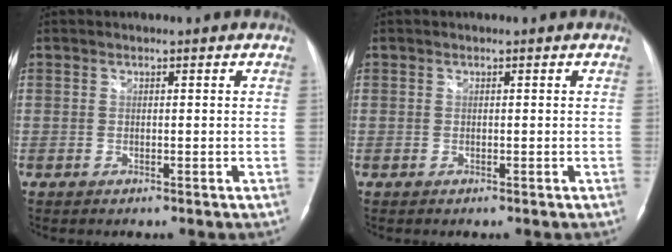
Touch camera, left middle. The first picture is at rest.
{"total": 0.0}